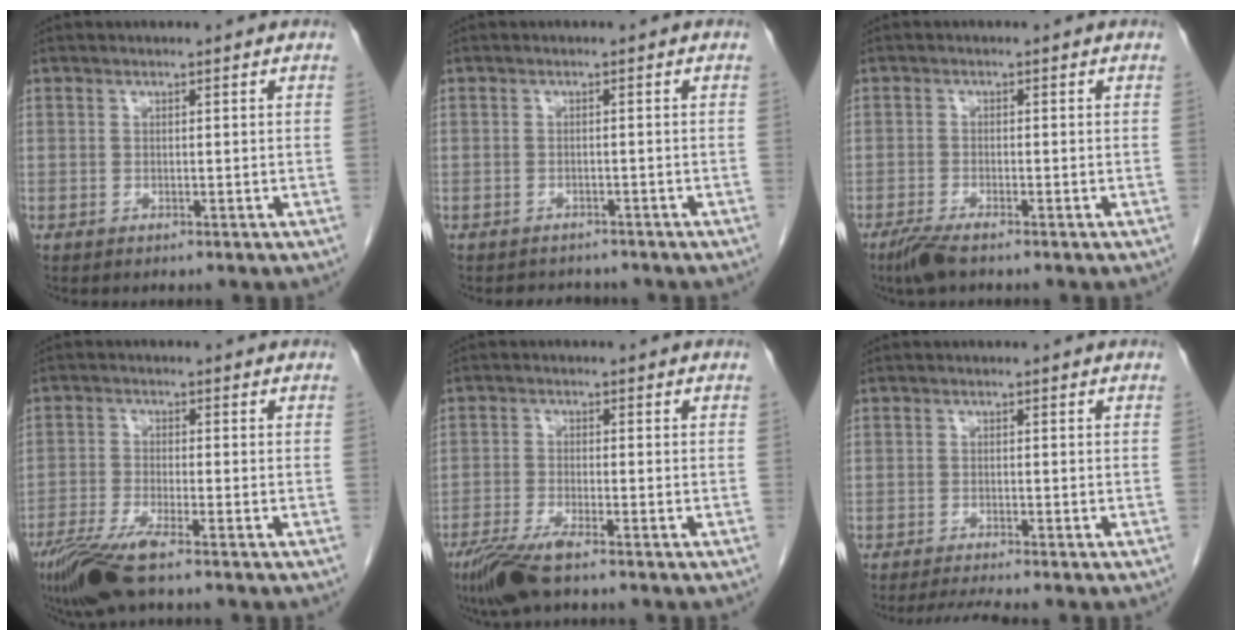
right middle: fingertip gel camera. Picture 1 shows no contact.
{"total": 3.7, "force": [-3.3, 1.5, 0.4], "torque": [-0.006, 0.000, -0.043]}
{"total": 3.3, "force": [-2.6, 0.4, 2.1], "torque": [-0.049, -0.009, -0.051]}
{"total": 7.4, "force": [-5.2, 0.4, 5.3], "torque": [-0.108, -0.021, -0.098]}
{"total": 6.1, "force": [-4.3, 0.5, 4.2], "torque": [-0.088, -0.018, -0.082]}
{"total": 3.3, "force": [-3.0, -0.7, 1.4], "torque": [-0.027, -0.013, -0.052]}